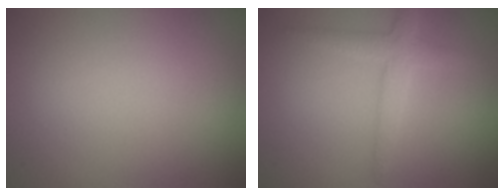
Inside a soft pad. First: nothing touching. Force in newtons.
{"total": 2.5, "press": 2.5, "slide": 0.2}